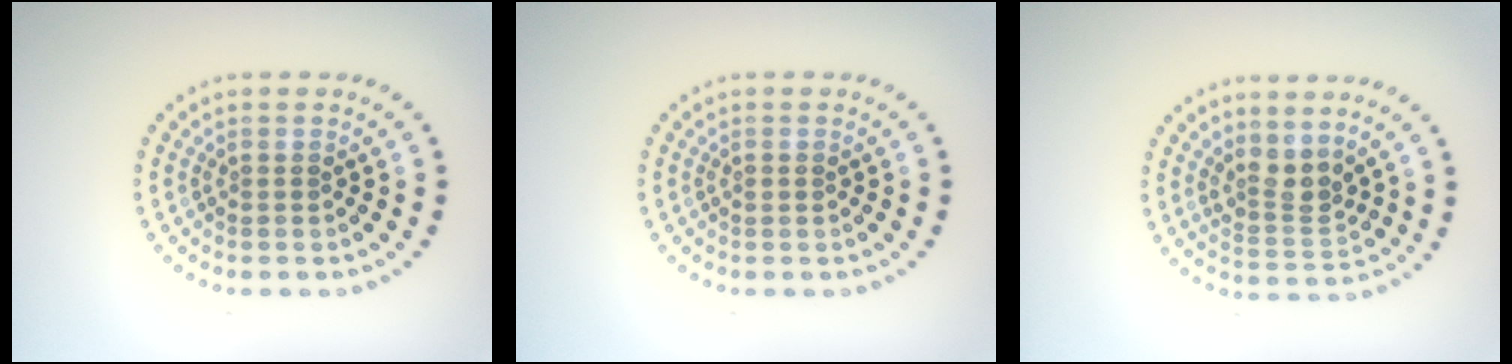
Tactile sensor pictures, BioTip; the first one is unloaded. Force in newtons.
{"total": 0.6, "press": 0.6, "slide": 0.1}
{"total": 2.7, "press": 2.1, "slide": 1.7}